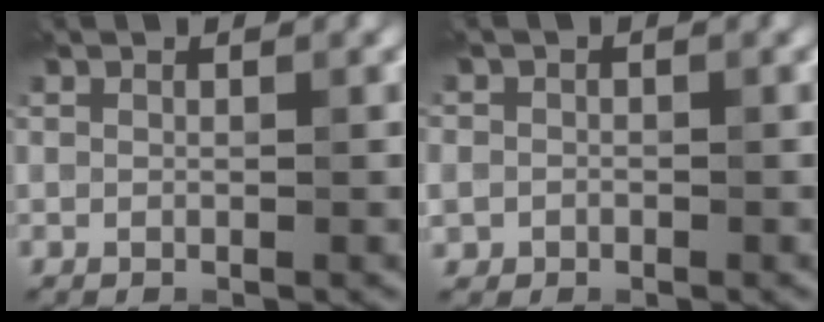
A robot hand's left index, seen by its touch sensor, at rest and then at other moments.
{"total": 2.8, "force": [-0.6, 2.6, 0.6], "torque": [0.001, 0.008, -0.028]}